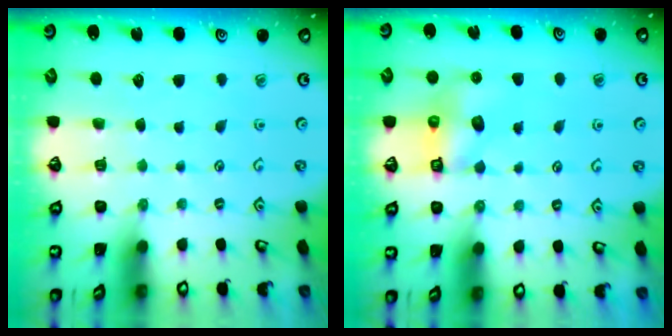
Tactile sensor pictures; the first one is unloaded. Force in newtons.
{"total": 6.4, "press": 6.4, "slide": 0.7}